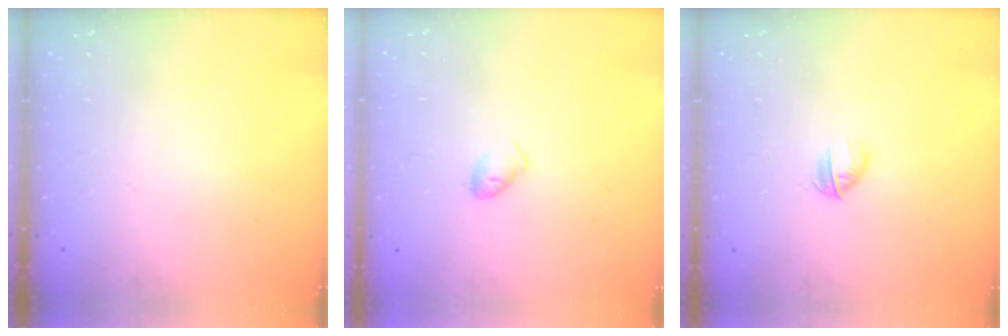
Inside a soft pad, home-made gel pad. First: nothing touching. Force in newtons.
{"total": 5.4, "press": 5.3, "slide": 0.9}
{"total": 3.1, "press": 3.0, "slide": 0.9}